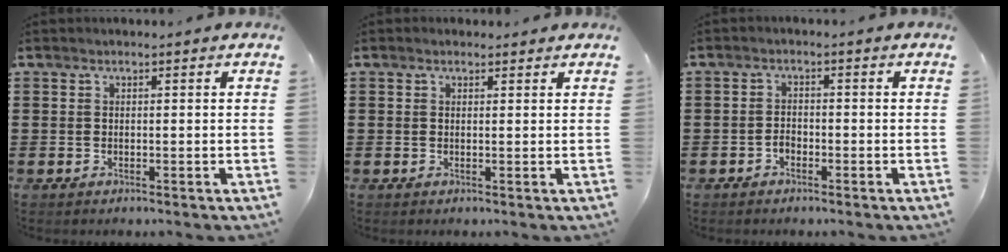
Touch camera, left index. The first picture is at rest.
{"total": 0.7, "force": [0.5, 0.5, 0.2], "torque": [-0.006, 0.004, 0.010]}
{"total": 1.5, "force": [-1.0, 0.9, 0.6], "torque": [-0.017, 0.002, -0.022]}